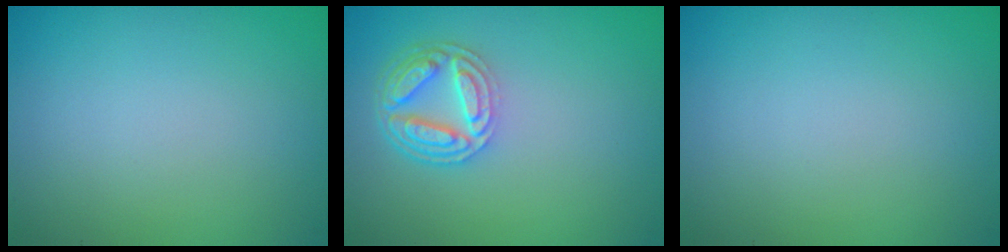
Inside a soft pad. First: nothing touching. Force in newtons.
{"total": 4.5, "press": 3.4, "slide": 2.9}
{"total": 0.0}